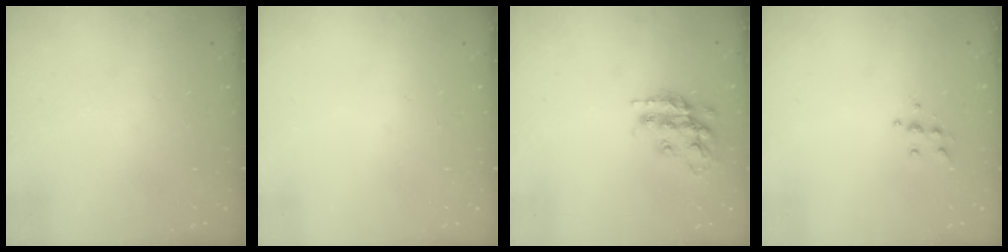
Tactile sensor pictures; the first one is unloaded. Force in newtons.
{"total": 0.0}
{"total": 14.9, "press": 14.8, "slide": 0.8}
{"total": 5.7, "press": 5.7, "slide": 0.9}